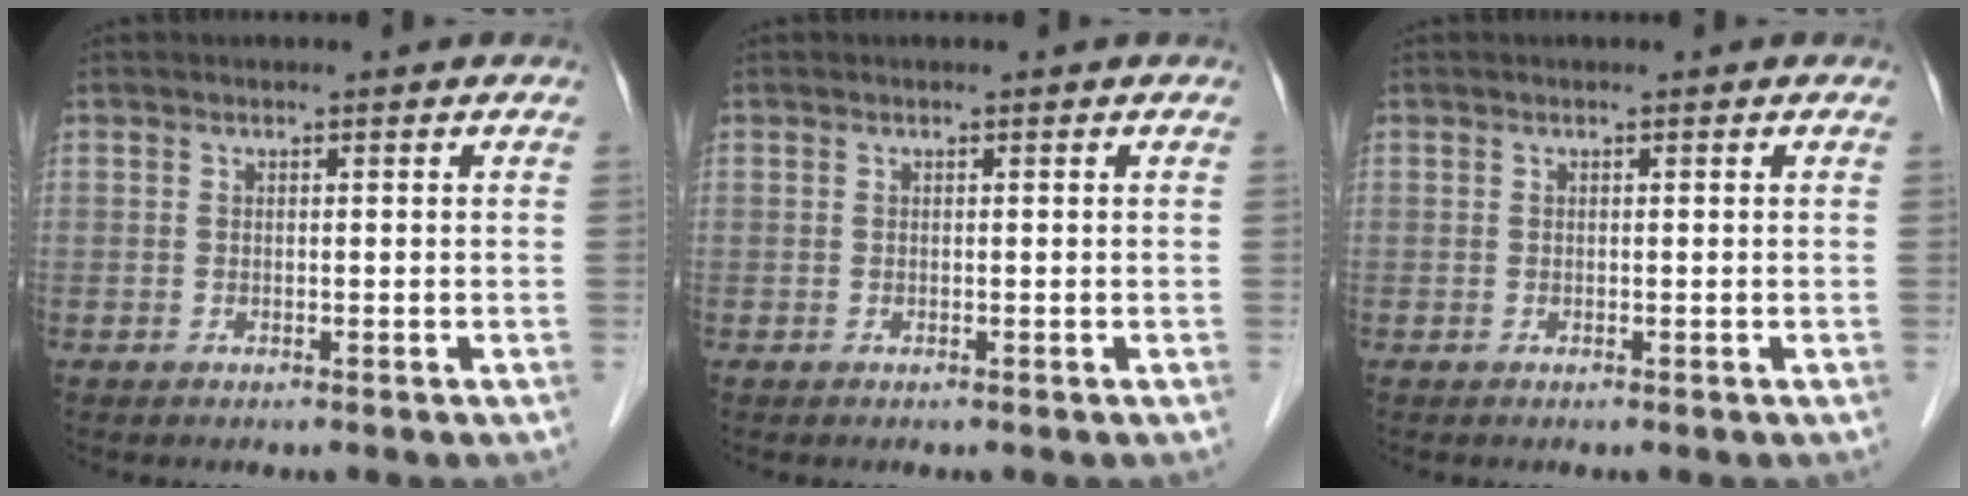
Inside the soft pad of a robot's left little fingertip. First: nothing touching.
{"total": 0.0}
{"total": 0.0}